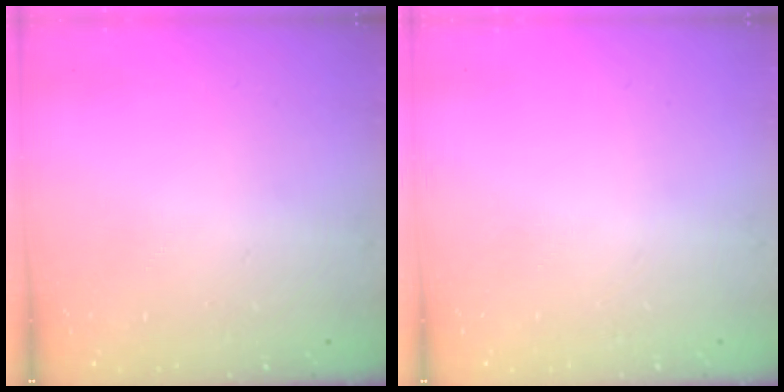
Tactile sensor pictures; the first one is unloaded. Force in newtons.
{"total": 0.0}